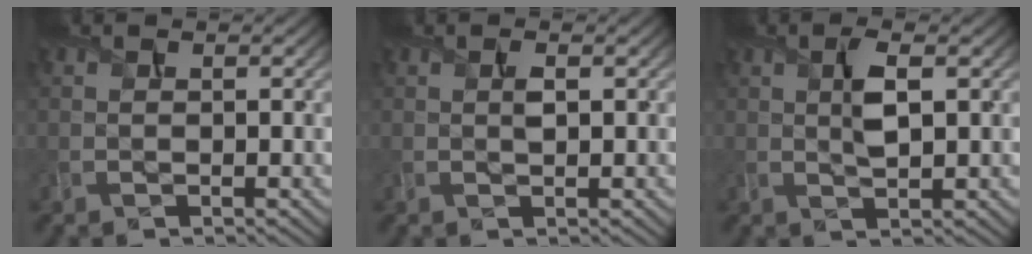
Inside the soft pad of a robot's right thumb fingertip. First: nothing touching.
{"total": 1.2, "force": [0.2, 0.4, 1.1], "torque": [-0.023, -0.002, 0.005]}
{"total": 3.3, "force": [0.7, 1.1, 3.0], "torque": [-0.062, 0.000, 0.014]}